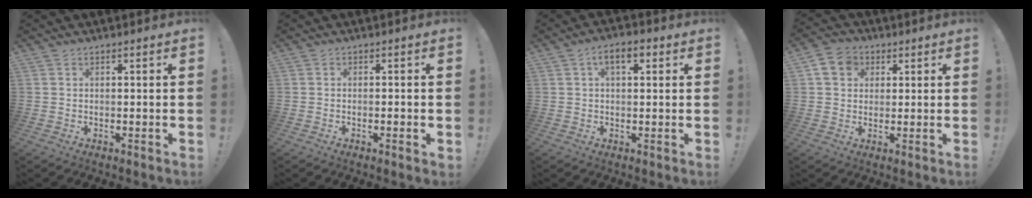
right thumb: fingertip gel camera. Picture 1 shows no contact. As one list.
[{"total": 1.3, "force": [-0.4, 0.1, 1.2], "torque": [-0.019, 0.003, -0.006]}, {"total": 5.7, "force": [2.0, 2.7, 4.6], "torque": [-0.070, 0.004, 0.032]}, {"total": 7.8, "force": [2.8, 6.5, 3.4], "torque": [-0.047, -0.001, 0.057]}]